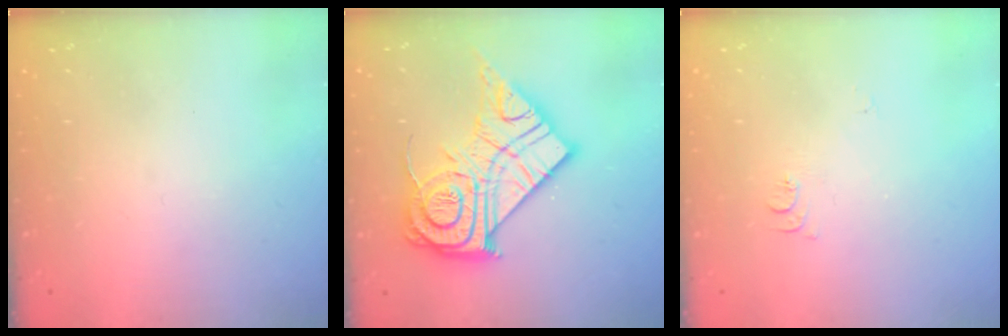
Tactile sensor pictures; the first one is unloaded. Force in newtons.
{"total": 23.3, "press": 23.3, "slide": 1.7}
{"total": 5.2, "press": 5.1, "slide": 0.6}